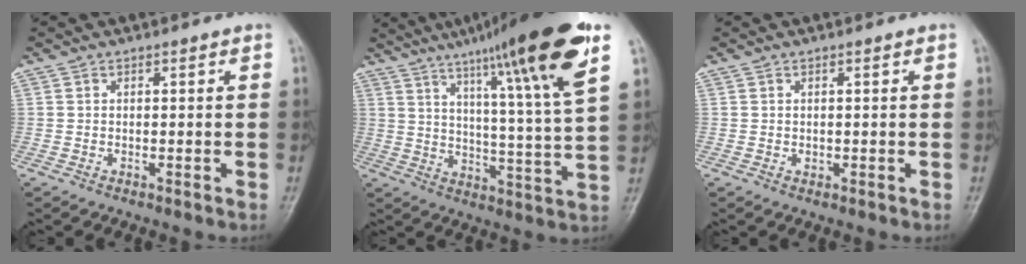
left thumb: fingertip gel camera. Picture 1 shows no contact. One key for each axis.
{"total": 21.7, "fx": 12.6, "fy": 1.3, "fz": 17.6, "tx": -0.253, "ty": -0.041, "tz": 0.186}
{"total": 0.7, "fx": 0.3, "fy": 0.4, "fz": 0.4, "tx": -0.003, "ty": -0.002, "tz": 0.007}